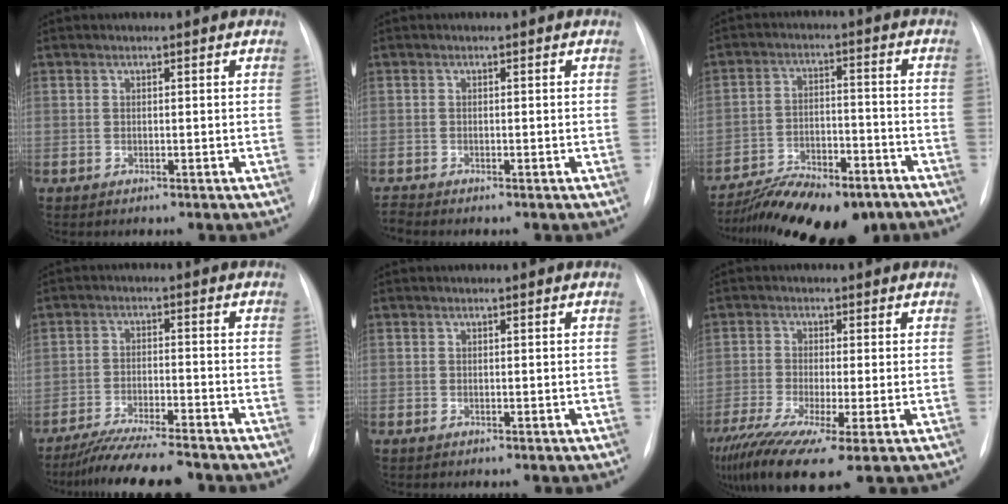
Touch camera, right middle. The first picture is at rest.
{"total": 0.8, "force": [-0.7, -0.4, -0.2], "torque": [0.001, -0.007, -0.012]}
{"total": 15.6, "force": [-12.5, 5.2, 7.8], "torque": [-0.124, 0.009, -0.195]}
{"total": 11.4, "force": [-10.1, 0.8, 5.2], "torque": [-0.082, -0.020, -0.160]}
{"total": 0.0}
{"total": 12.6, "force": [-7.5, 2.0, 9.9], "torque": [-0.200, -0.033, -0.130]}